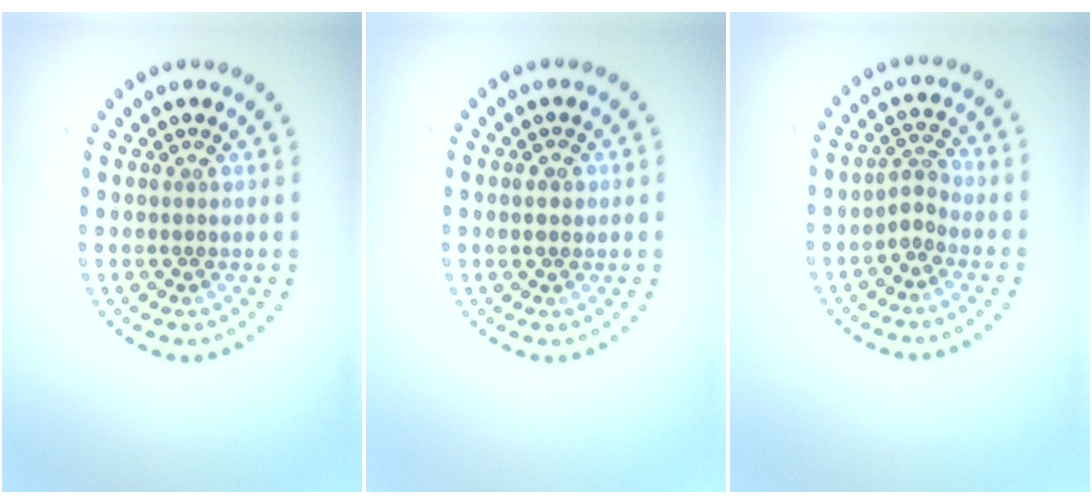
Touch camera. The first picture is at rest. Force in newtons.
{"total": 1.0, "press": 0.9, "slide": 0.2}
{"total": 1.8, "press": 1.3, "slide": 1.2}